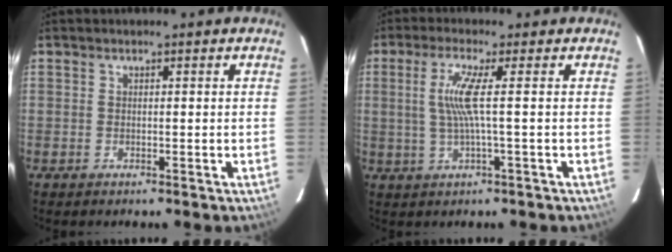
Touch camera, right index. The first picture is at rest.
{"total": 5.6, "force": [0.5, -1.0, 5.5], "torque": [-0.108, -0.003, 0.015]}